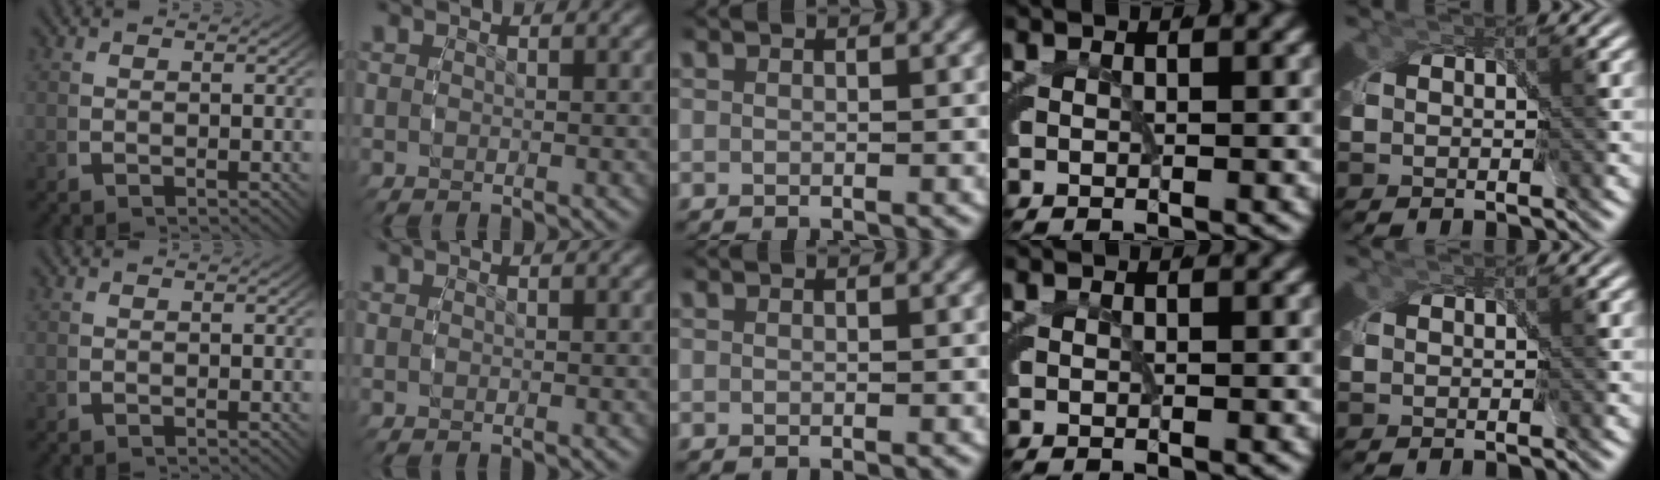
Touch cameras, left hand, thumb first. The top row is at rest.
{}